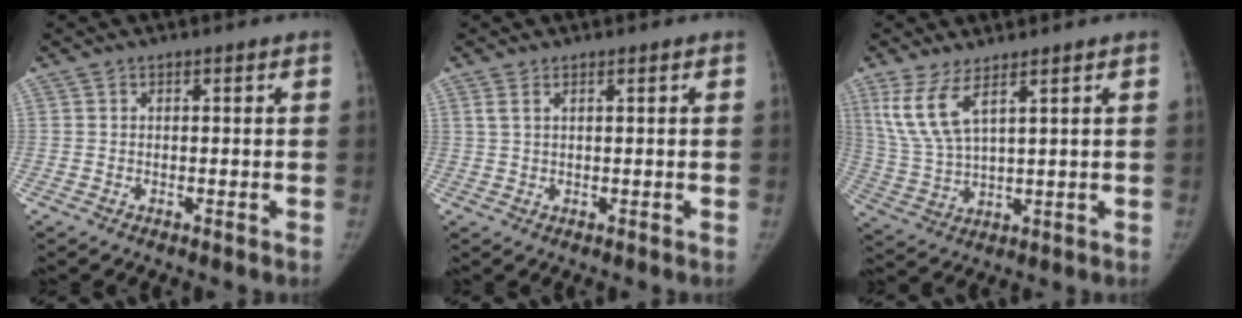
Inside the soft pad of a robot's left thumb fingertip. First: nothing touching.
{"total": 1.6, "force": [0.9, 0.4, 1.2], "torque": [-0.033, 0.005, 0.025]}
{"total": 8.7, "force": [4.9, 2.4, 6.7], "torque": [-0.153, -0.027, 0.112]}